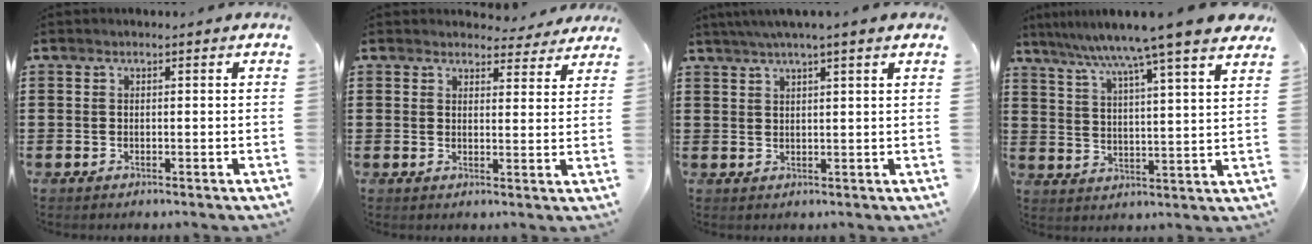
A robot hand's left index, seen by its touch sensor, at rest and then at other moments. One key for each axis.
{"total": 3.8, "fx": 3.6, "fy": 0.9, "fz": 0.6, "tx": -0.017, "ty": -0.015, "tz": 0.065}
{"total": 2.9, "fx": 2.2, "fy": -0.4, "fz": 1.9, "tx": -0.041, "ty": 0.002, "tz": 0.039}
{"total": 7.9, "fx": 6.8, "fy": -1.5, "fz": 3.8, "tx": -0.099, "ty": -0.043, "tz": 0.106}